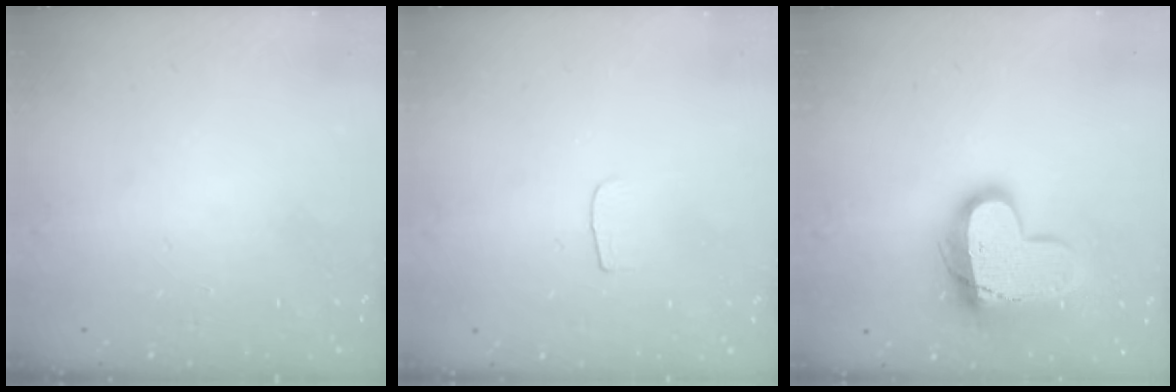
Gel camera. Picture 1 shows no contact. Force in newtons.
{"total": 3.0, "press": 3.0, "slide": 0.3}
{"total": 15.3, "press": 15.2, "slide": 1.2}